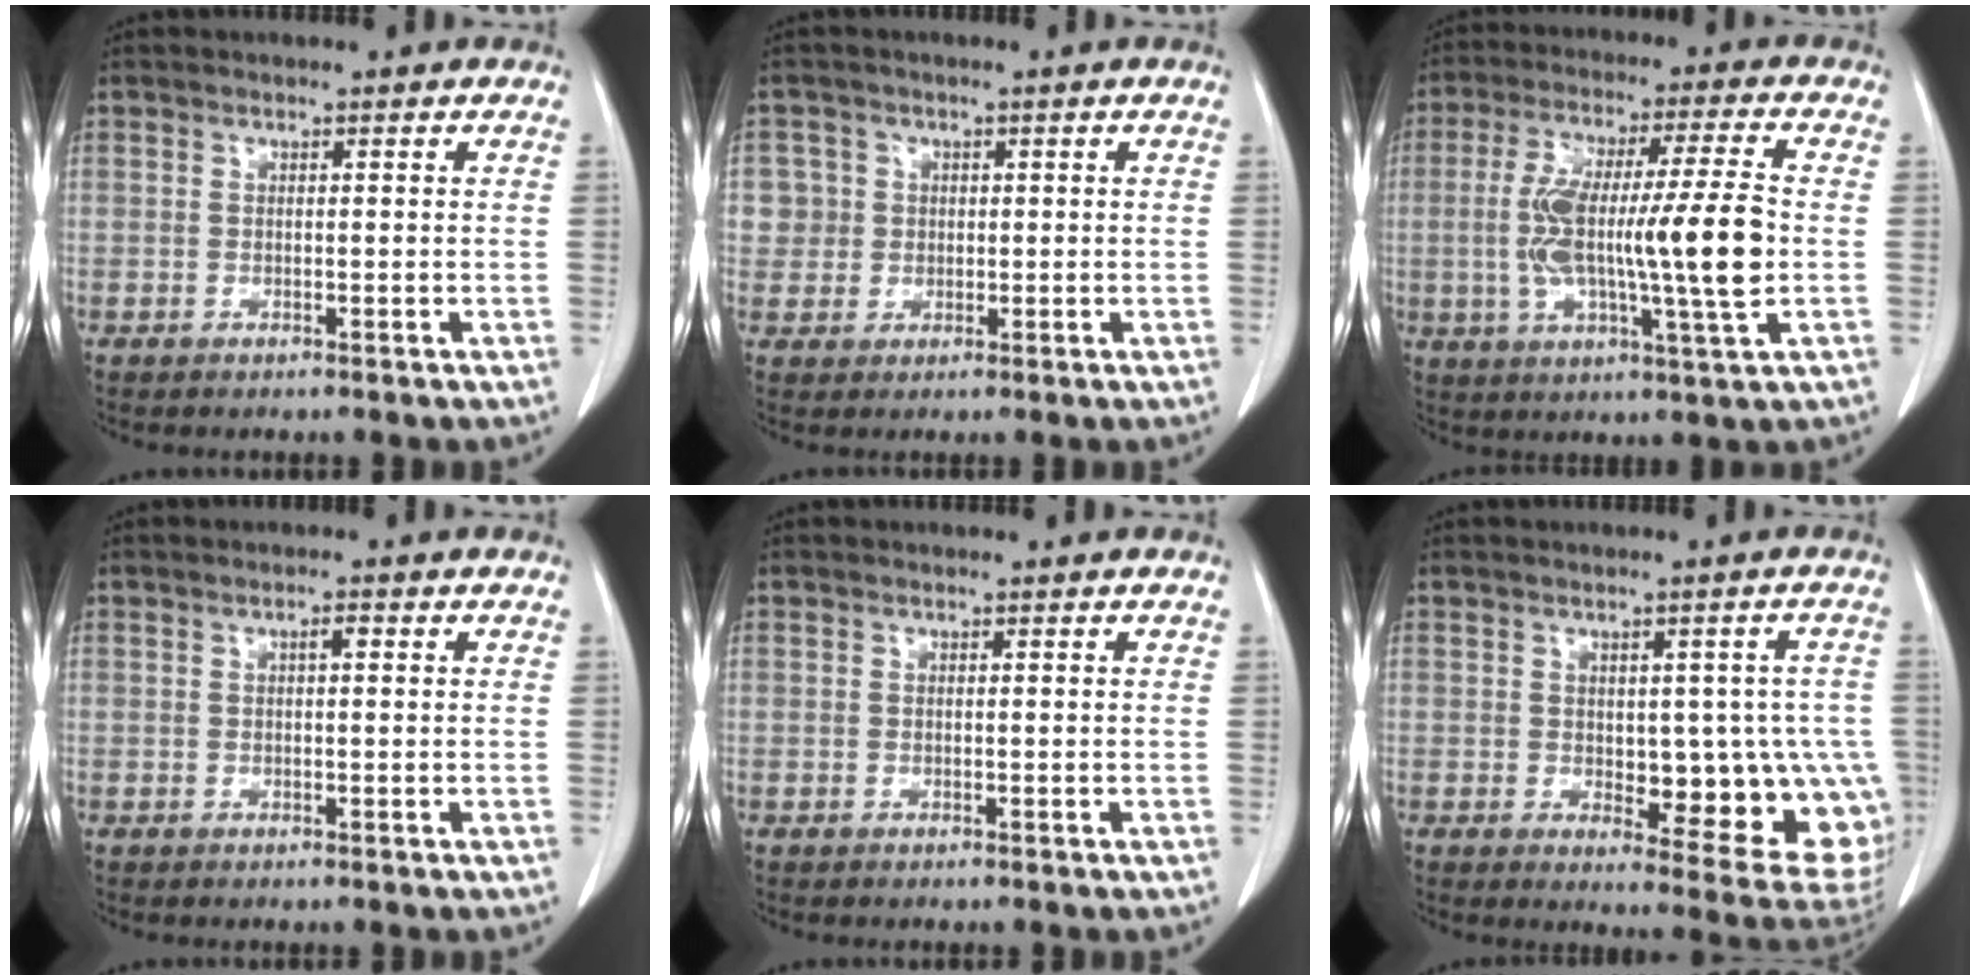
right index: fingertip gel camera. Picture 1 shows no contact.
{"total": 4.5, "force": [0.8, 4.4, 0.0], "torque": [0.014, 0.009, 0.015]}
{"total": 16.2, "force": [-1.1, 1.1, 16.1], "torque": [-0.299, 0.007, -0.021]}
{"total": 1.1, "force": [0.3, 0.3, 1.0], "torque": [-0.016, 0.004, 0.003]}
{"total": 0.0}
{"total": 14.6, "force": [-1.7, 6.2, 13.1], "torque": [-0.113, 0.010, 0.000]}